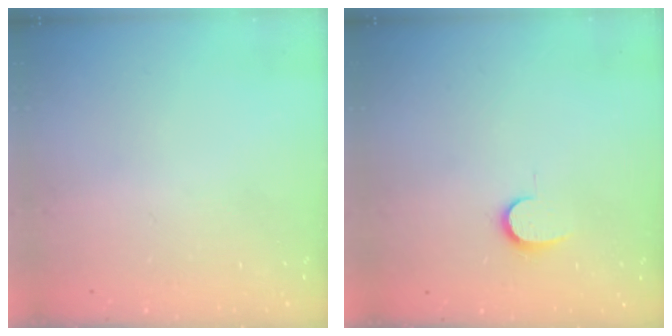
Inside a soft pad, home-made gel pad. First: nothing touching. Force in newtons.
{"total": 6.8, "press": 6.8, "slide": 0.5}